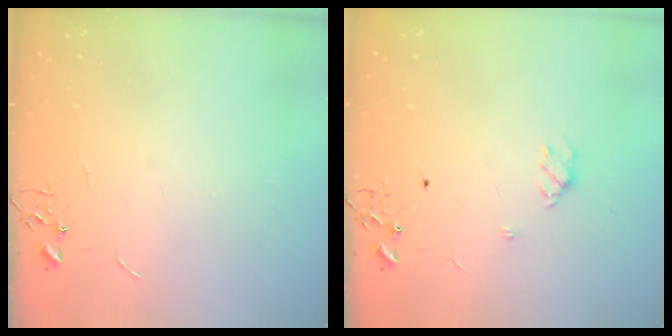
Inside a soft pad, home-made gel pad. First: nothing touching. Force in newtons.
{"total": 5.6, "press": 5.6, "slide": 0.7}